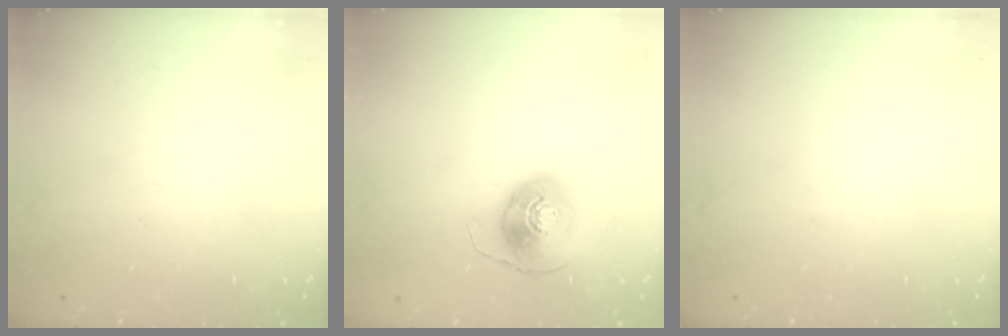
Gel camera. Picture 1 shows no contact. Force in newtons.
{"total": 8.8, "press": 8.7, "slide": 1.0}
{"total": 0.0}